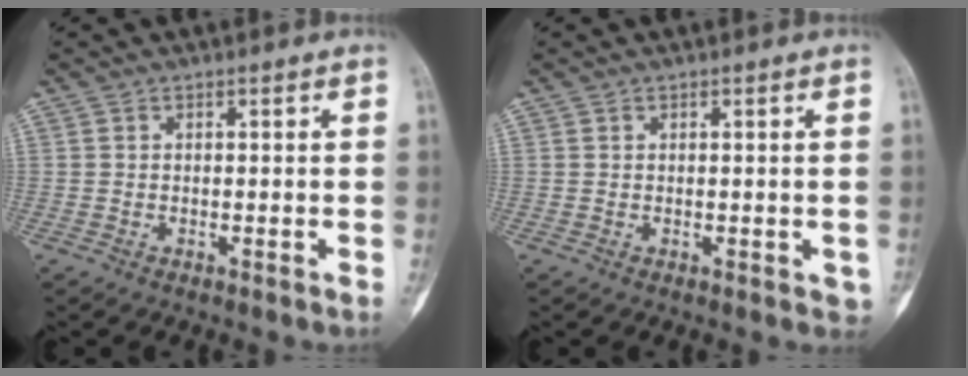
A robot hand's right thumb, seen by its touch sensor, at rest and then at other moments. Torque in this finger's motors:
{"motor_torque": [0.13, 0.40, 0.45, -0.24, 0.08]}